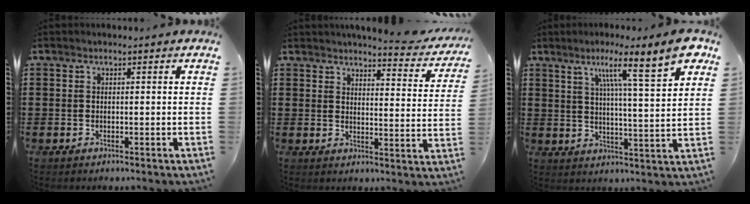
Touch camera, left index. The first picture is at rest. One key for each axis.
{"total": 4.3, "fx": 4.0, "fy": 0.2, "fz": 1.5, "tx": -0.031, "ty": -0.029, "tz": 0.064}
{"total": 10.8, "fx": 6.7, "fy": 0.5, "fz": 8.5, "tx": -0.137, "ty": -0.038, "tz": 0.094}